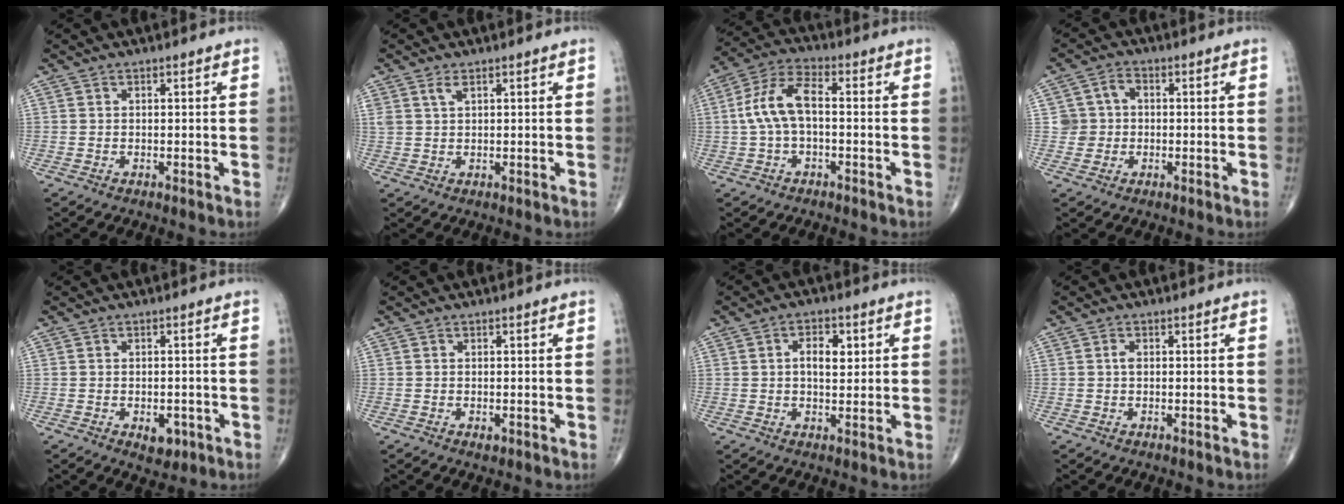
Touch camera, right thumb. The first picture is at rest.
{"total": 2.0, "force": [1.2, 0.8, 1.4], "torque": [-0.032, 0.001, 0.031]}
{"total": 9.2, "force": [-0.2, 4.4, 8.1], "torque": [-0.173, 0.033, -0.008]}
{"total": 4.5, "force": [0.0, 4.3, 1.3], "torque": [-0.002, 0.013, -0.006]}
{"total": 3.7, "force": [-1.4, 2.2, 2.6], "torque": [-0.023, 0.002, -0.013]}
{"total": 0.9, "force": [-0.3, 0.5, 0.6], "torque": [-0.011, -0.002, -0.004]}
{"total": 5.1, "force": [1.2, 2.7, 4.1], "torque": [-0.055, -0.002, 0.017]}
{"total": 1.1, "force": [0.1, 0.6, 0.9], "torque": [-0.014, 0.001, -0.001]}